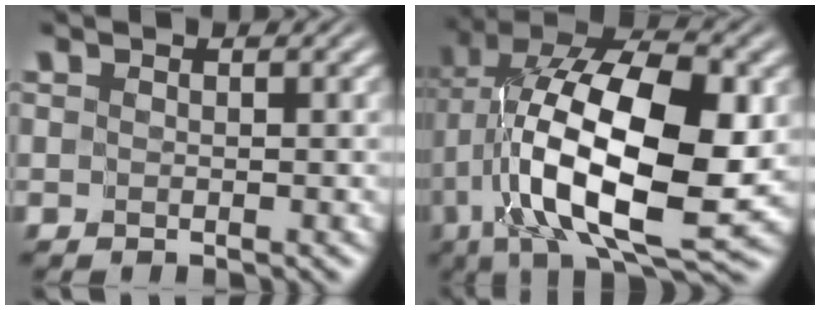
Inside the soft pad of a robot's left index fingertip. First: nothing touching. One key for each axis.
{"total": 16.1, "fx": -1.1, "fy": 7.8, "fz": 14.0, "tx": -0.260, "ty": 0.005, "tz": -0.026}